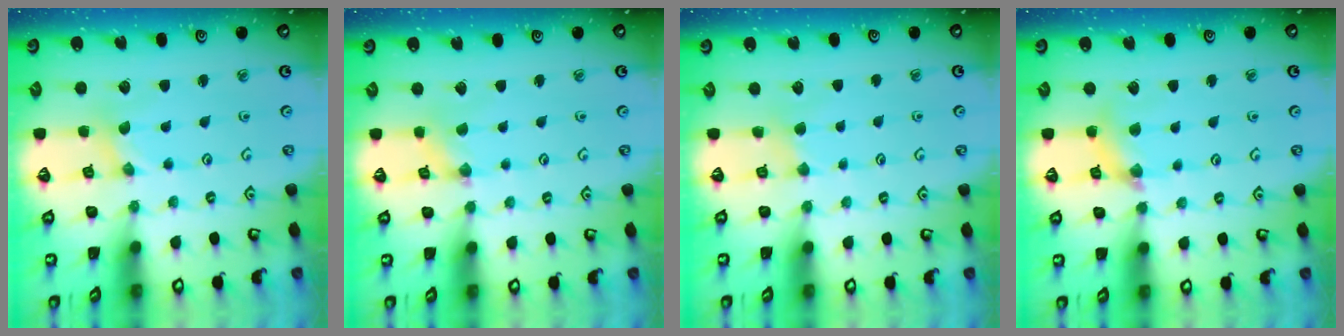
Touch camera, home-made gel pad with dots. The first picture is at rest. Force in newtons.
{"total": 0.0}
{"total": 2.8, "press": 2.7, "slide": 0.5}
{"total": 6.8, "press": 6.8, "slide": 0.8}